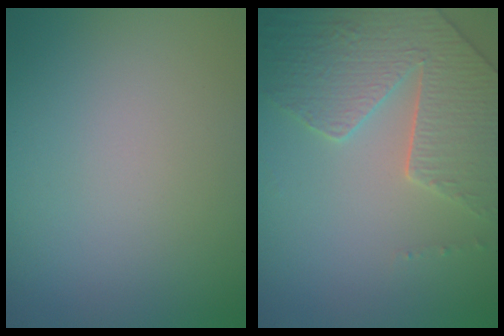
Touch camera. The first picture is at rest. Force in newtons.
{"total": 4.6, "press": 4.4, "slide": 1.2}